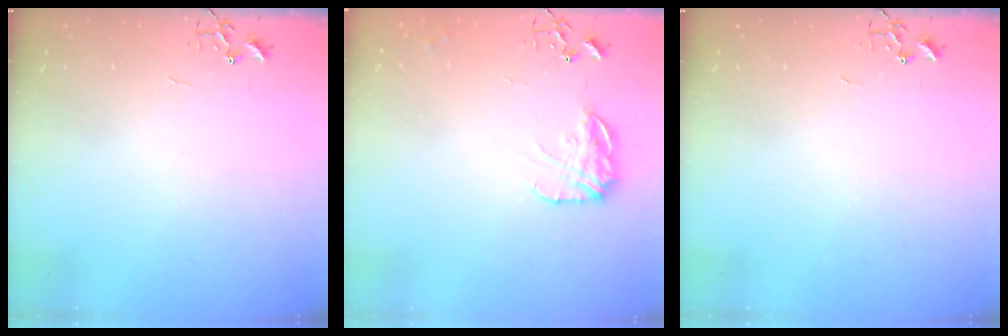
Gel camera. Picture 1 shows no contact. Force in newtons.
{"total": 12.9, "press": 12.8, "slide": 0.6}
{"total": 0.0}